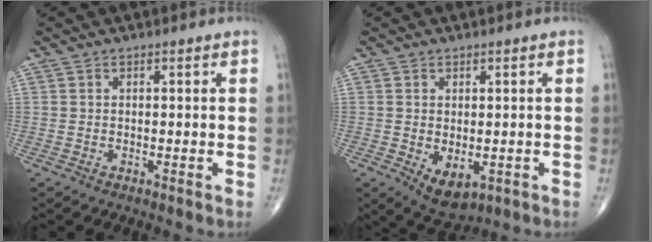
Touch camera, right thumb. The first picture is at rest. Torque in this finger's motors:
{"motor_torque": [-0.15, 0.00, 0.09, 0.10, 0.07]}